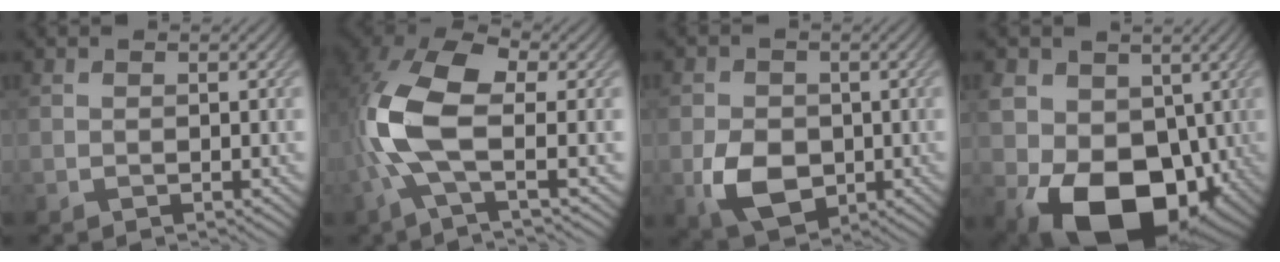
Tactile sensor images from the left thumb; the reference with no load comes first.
{"total": 10.4, "force": [-1.1, 4.2, 9.4], "torque": [-0.209, 0.012, -0.033]}
{"total": 6.6, "force": [-1.6, 4.9, 4.1], "torque": [-0.088, -0.011, -0.035]}
{"total": 16.3, "force": [-4.3, 11.8, 10.4], "torque": [-0.191, -0.034, -0.077]}